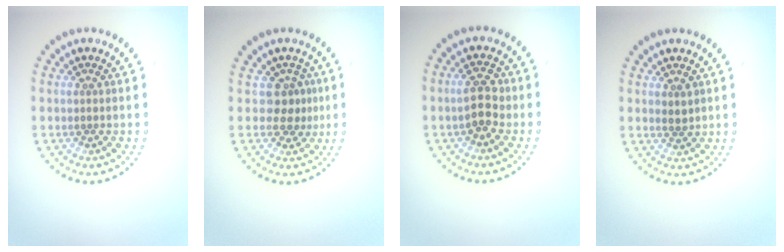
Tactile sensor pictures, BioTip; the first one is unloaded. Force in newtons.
{"total": 2.3, "press": 1.5, "slide": 1.7}
{"total": 2.8, "press": 2.8, "slide": 0.3}
{"total": 1.0, "press": 0.9, "slide": 0.3}